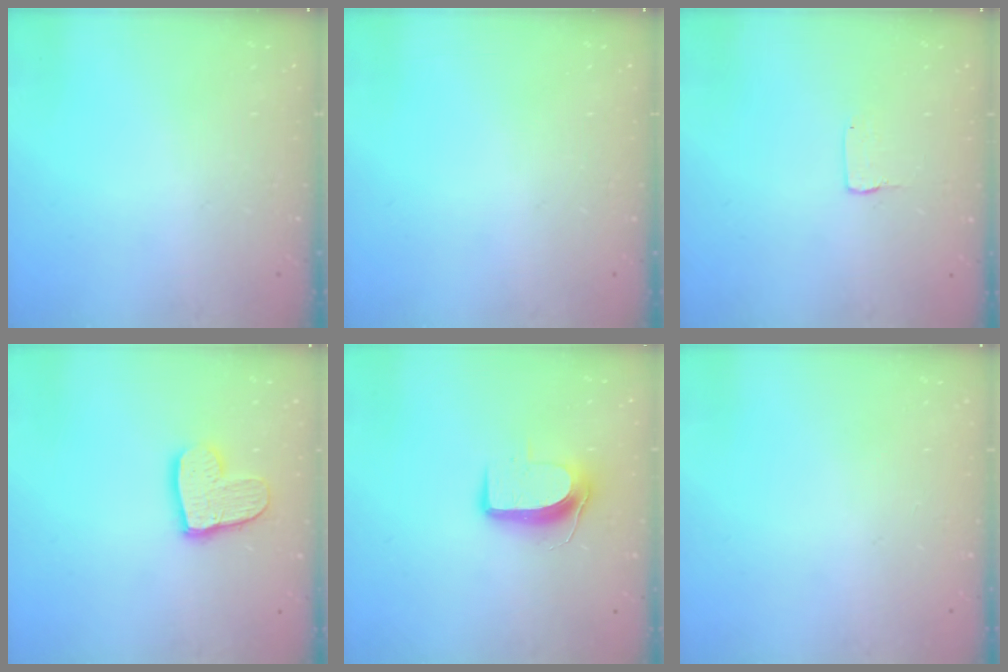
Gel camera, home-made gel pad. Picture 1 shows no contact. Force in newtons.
{"total": 0.0}
{"total": 1.0, "press": 1.0, "slide": 0.1}
{"total": 12.2, "press": 12.2, "slide": 1.0}
{"total": 9.3, "press": 9.3, "slide": 1.1}
{"total": 0.0}